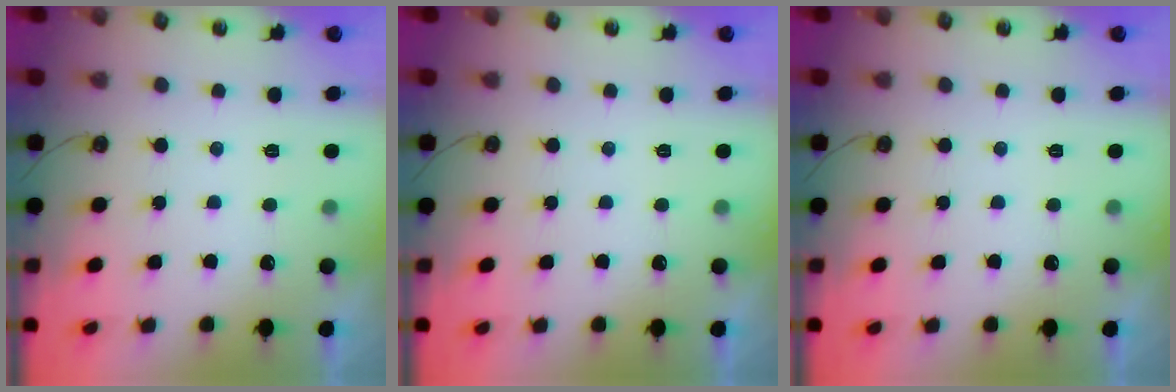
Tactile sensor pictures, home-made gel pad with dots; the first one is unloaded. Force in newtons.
{"total": 0.0}
{"total": 0.0}